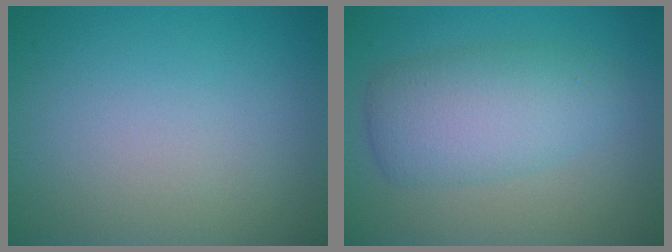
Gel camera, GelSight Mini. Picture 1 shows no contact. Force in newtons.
{"total": 5.0, "press": 5.0, "slide": 0.2}